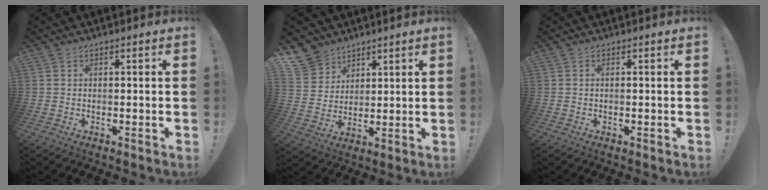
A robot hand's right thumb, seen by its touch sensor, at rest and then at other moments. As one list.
[{"total": 9.0, "force": [6.6, 5.9, 1.1], "torque": [-0.027, -0.050, 0.133]}, {"total": 0.0}]